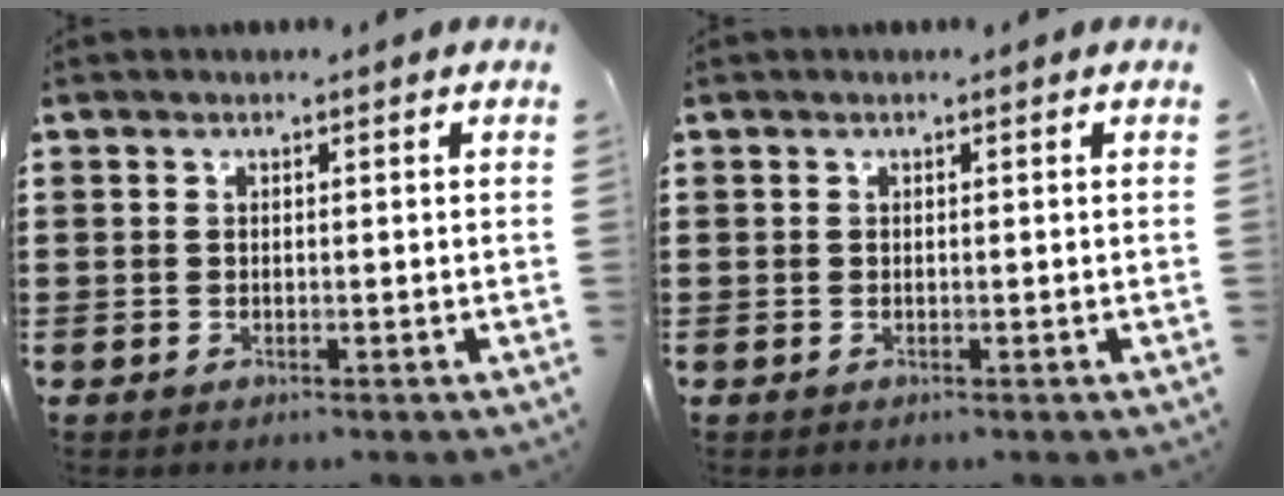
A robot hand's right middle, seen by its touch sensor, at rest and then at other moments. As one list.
[{"total": 0.0}]